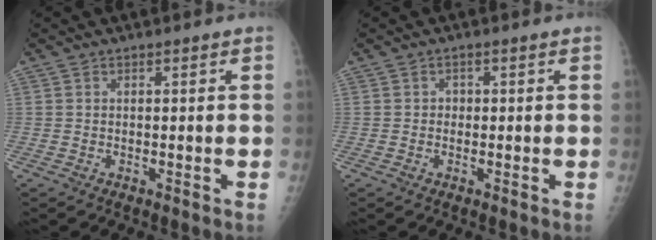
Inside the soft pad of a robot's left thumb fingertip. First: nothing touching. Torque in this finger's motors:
{"motor_torque": [-0.07, 0.32, -0.06, -0.17, 0.00]}